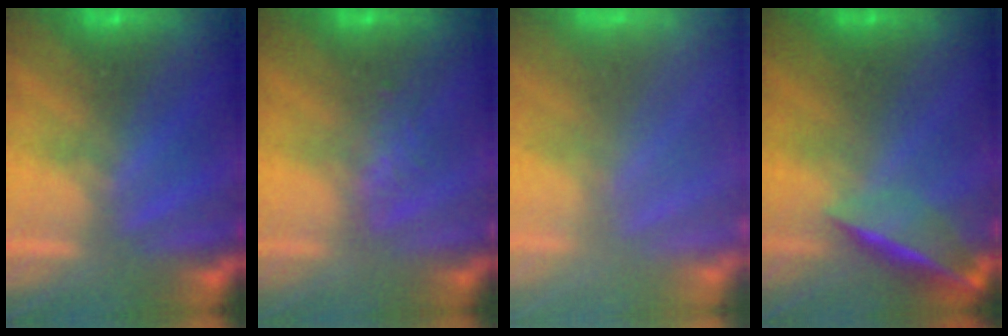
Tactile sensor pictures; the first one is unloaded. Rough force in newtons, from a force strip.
{"total": 2.4}
{"total": 7.6}
{"total": 3.7}